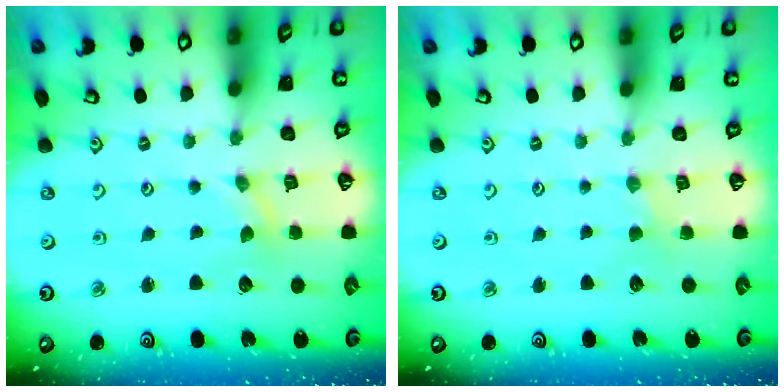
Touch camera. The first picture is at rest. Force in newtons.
{"total": 1.3, "press": 1.2, "slide": 0.3}